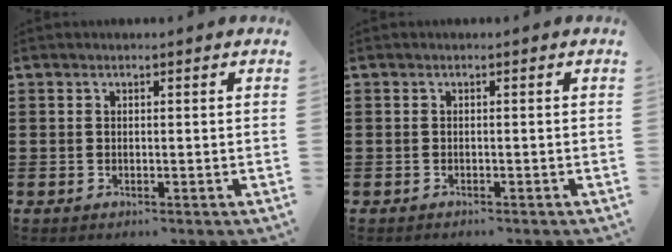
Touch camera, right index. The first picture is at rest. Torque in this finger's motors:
{"motor_torque": [0.18, -0.06, 0.02, 0.02]}